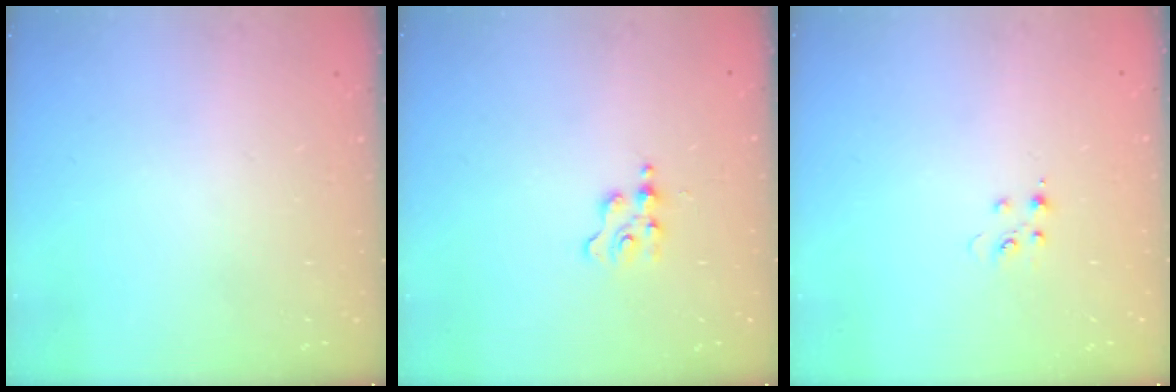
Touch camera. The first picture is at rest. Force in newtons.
{"total": 2.5, "press": 2.5, "slide": 0.3}
{"total": 3.8, "press": 3.8, "slide": 0.5}